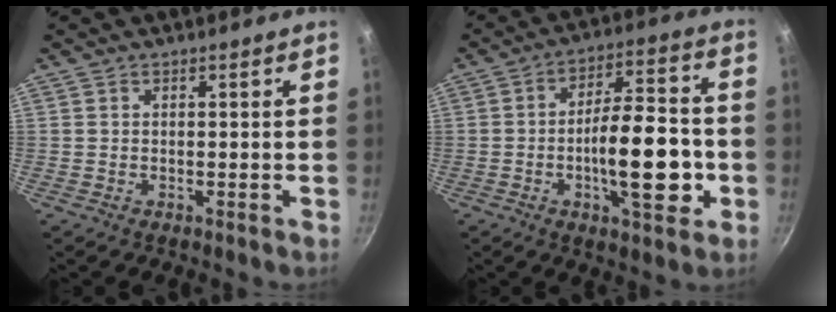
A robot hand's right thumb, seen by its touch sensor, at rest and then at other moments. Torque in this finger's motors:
{"motor_torque": [-0.11, 0.66, 1.27, 0.13, 0.13]}